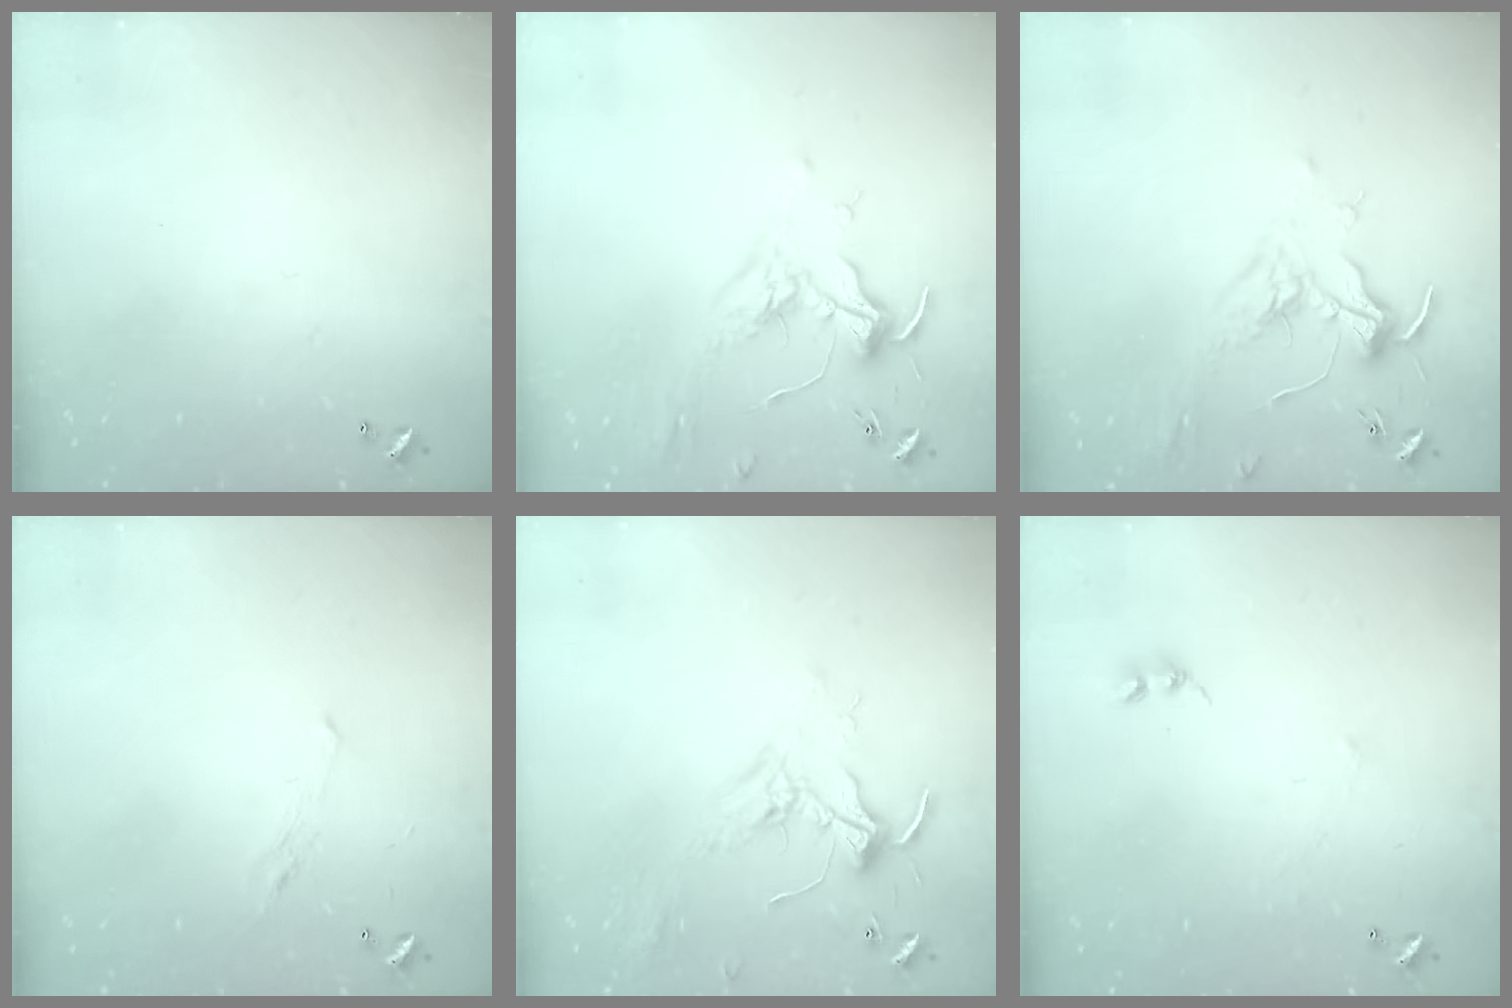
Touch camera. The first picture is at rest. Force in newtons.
{"total": 1.7, "press": 1.5, "slide": 0.8}
{"total": 1.7, "press": 1.5, "slide": 0.9}
{"total": 0.8, "press": 0.1, "slide": 0.8}
{"total": 2.1, "press": 2.1, "slide": 0.5}
{"total": 2.3, "press": 2.3, "slide": 0.3}